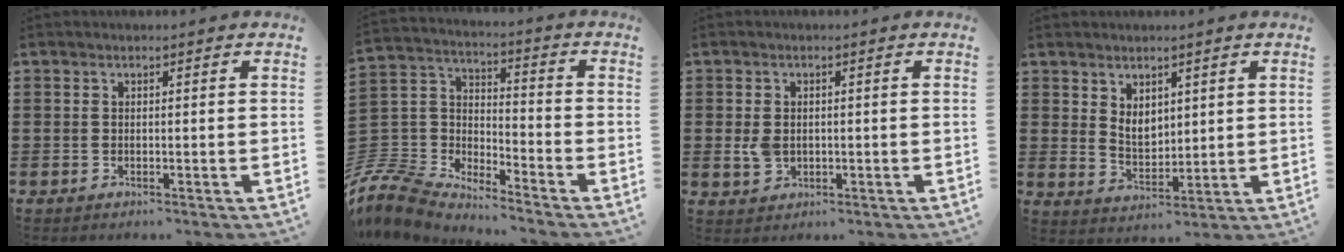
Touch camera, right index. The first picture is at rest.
{"total": 6.8, "force": [-6.4, 2.0, 0.7], "torque": [-0.074, -0.021, -0.144]}
{"total": 2.8, "force": [0.0, 2.1, 1.8], "torque": [-0.047, 0.003, -0.002]}
{"total": 4.1, "force": [2.3, 2.7, 2.0], "torque": [-0.040, 0.003, 0.041]}